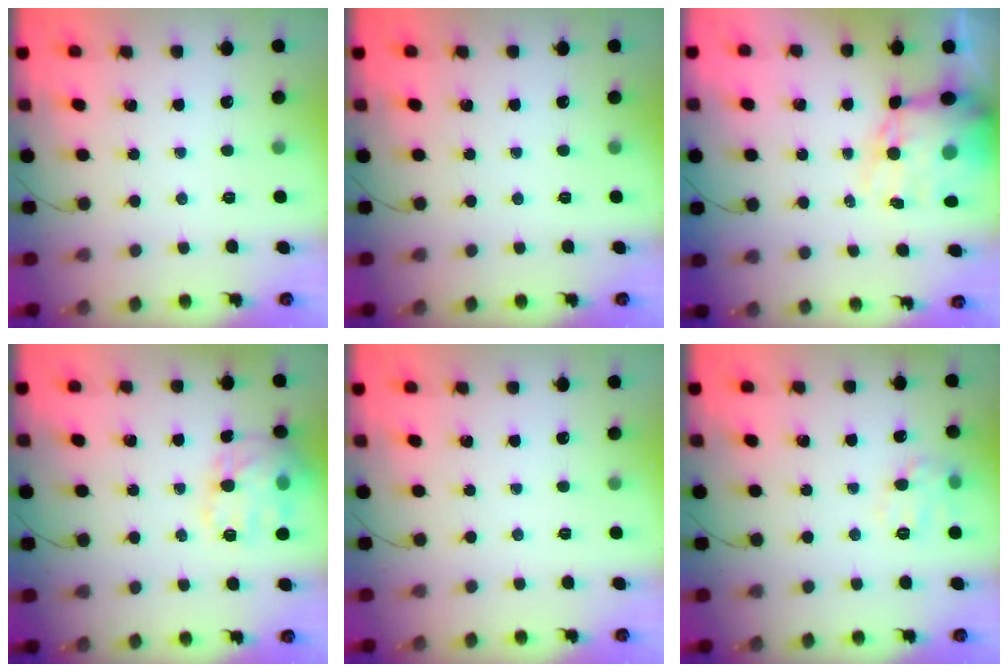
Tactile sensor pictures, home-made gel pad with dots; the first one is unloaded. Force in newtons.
{"total": 0.0}
{"total": 14.3, "press": 13.8, "slide": 3.7}
{"total": 16.2, "press": 16.2, "slide": 1.4}
{"total": 0.0}
{"total": 9.1, "press": 9.1, "slide": 0.4}